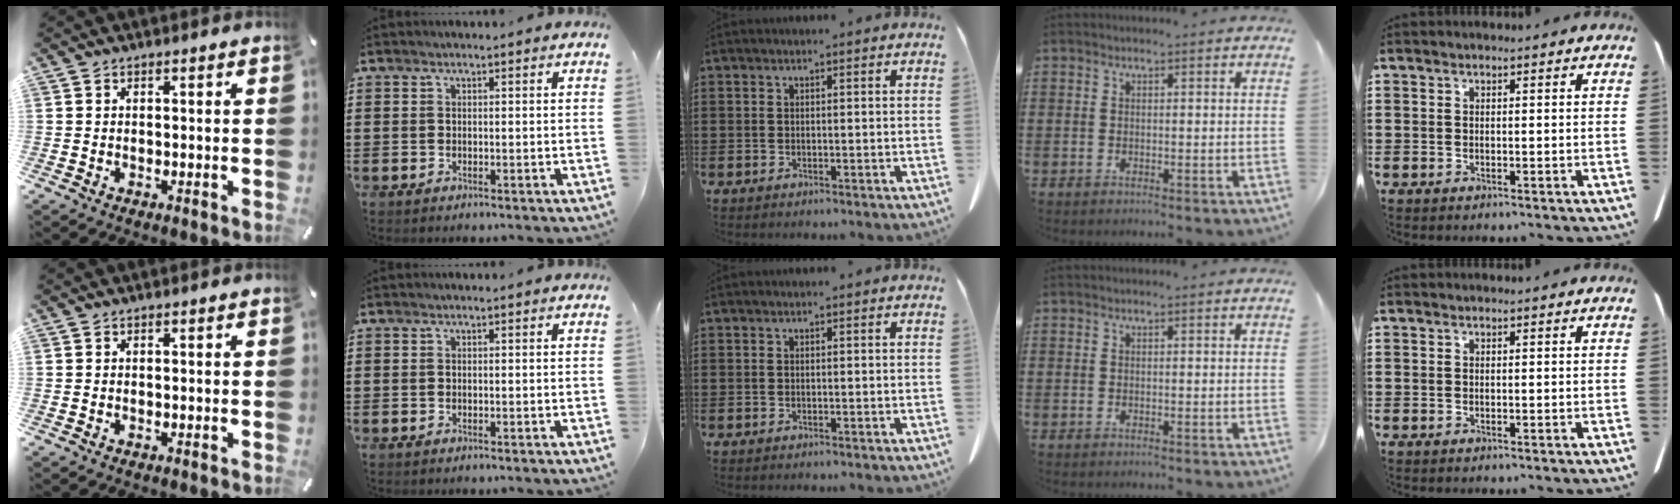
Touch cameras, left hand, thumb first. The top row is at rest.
{}